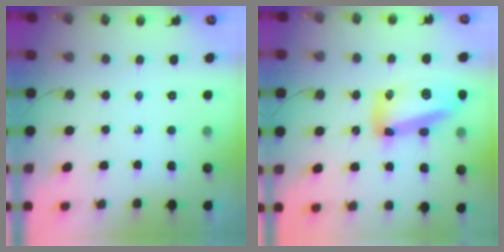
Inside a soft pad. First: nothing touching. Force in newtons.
{"total": 15.4, "press": 15.3, "slide": 1.9}